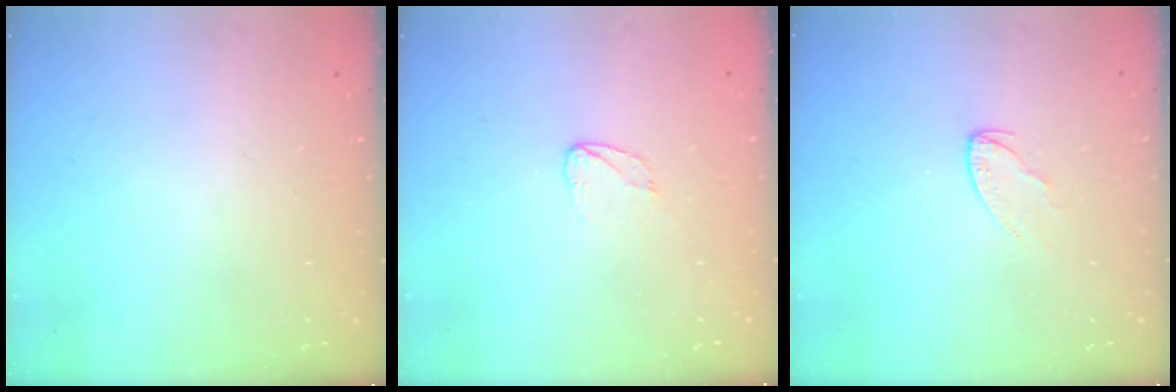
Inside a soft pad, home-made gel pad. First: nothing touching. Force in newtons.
{"total": 4.0, "press": 4.0, "slide": 0.4}
{"total": 4.1, "press": 4.1, "slide": 0.5}